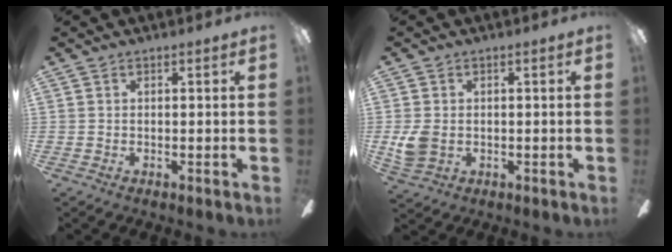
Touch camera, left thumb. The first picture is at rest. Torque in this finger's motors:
{"motor_torque": [0.05, 0.19, 0.26, -0.38, 0.01]}